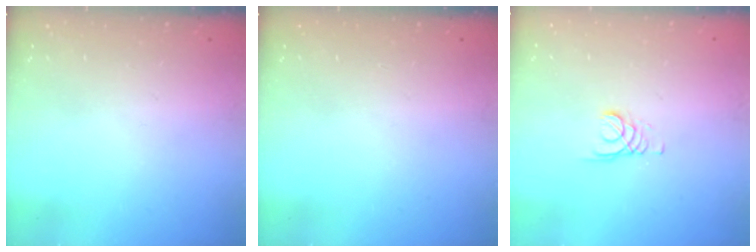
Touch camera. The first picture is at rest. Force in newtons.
{"total": 0.0}
{"total": 1.6, "press": 1.6, "slide": 0.2}